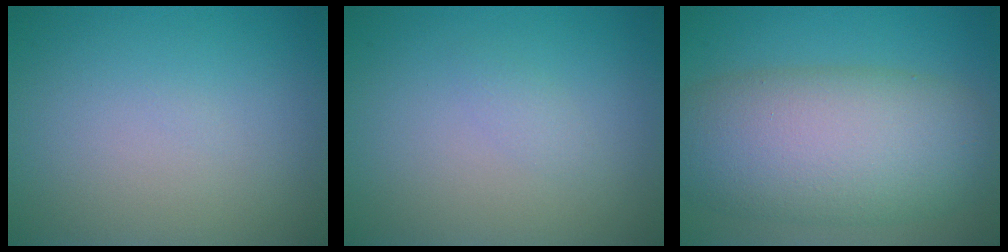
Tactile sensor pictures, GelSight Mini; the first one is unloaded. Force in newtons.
{"total": 0.9, "press": 0.9, "slide": 0.0}
{"total": 10.7, "press": 10.7, "slide": 0.5}